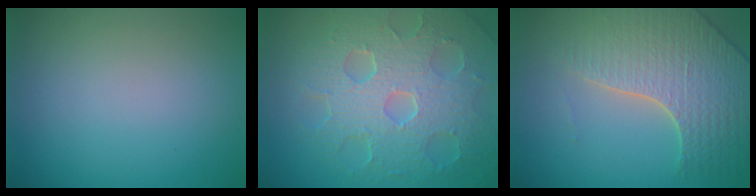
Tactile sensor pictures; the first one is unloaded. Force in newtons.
{"total": 8.6, "press": 6.1, "slide": 6.1}
{"total": 5.5, "press": 4.8, "slide": 2.6}